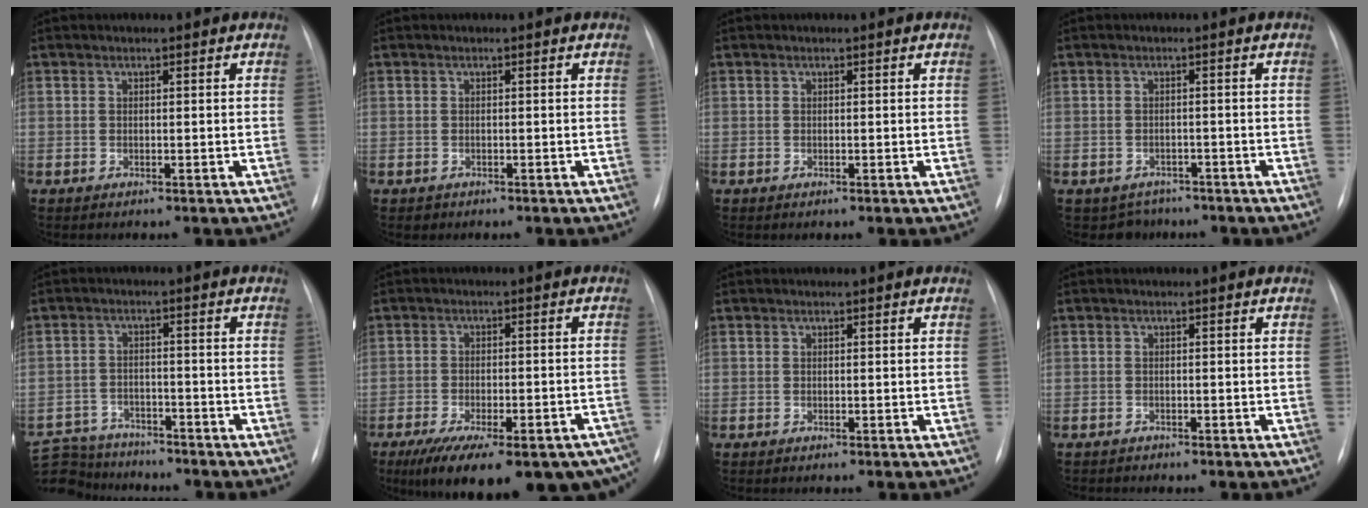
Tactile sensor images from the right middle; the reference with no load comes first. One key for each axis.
{"total": 0.7, "fx": -0.4, "fy": 0.5, "fz": 0.0, "tx": -0.005, "ty": 0.002, "tz": -0.005}
{"total": 0.0}
{"total": 3.8, "fx": -2.8, "fy": 2.5, "fz": -0.2, "tx": 0.005, "ty": 0.011, "tz": -0.038}
{"total": 11.3, "fx": -10.5, "fy": 3.7, "fz": 1.9, "tx": -0.048, "ty": 0.011, "tz": -0.161}
{"total": 22.7, "fx": -16.2, "fy": 7.3, "fz": 14.0, "tx": -0.163, "ty": -0.008, "tz": -0.207}
{"total": 0.0}
{"total": 0.7, "fx": -0.7, "fy": 0.3, "fz": -0.1, "tx": -0.004, "ty": 0.001, "tz": -0.014}